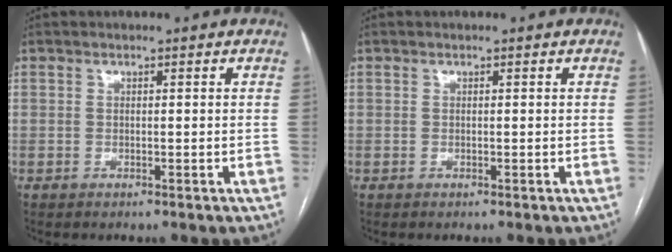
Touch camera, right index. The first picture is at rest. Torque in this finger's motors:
{"motor_torque": [0.00, 0.00, 0.01, 0.00]}